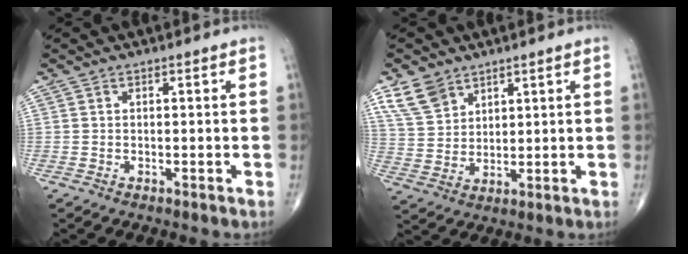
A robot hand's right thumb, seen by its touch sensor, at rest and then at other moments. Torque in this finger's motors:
{"motor_torque": [0.00, 0.01, 0.00, 0.00, 0.00]}